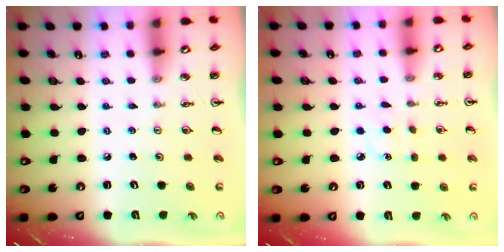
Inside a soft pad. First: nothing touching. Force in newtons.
{"total": 2.9, "press": 2.8, "slide": 0.5}